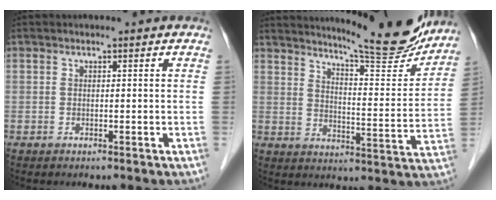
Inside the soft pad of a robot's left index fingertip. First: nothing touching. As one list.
[{"total": 17.8, "force": [16.2, 0.9, 7.1], "torque": [-0.105, -0.052, 0.213]}]